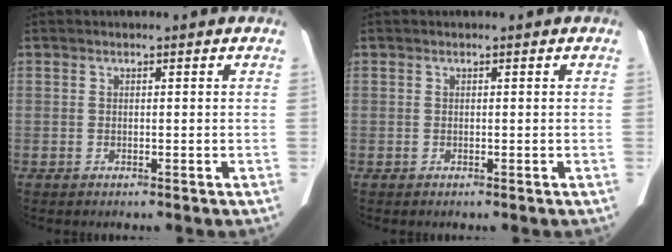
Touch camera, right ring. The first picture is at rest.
{"total": 0.0}